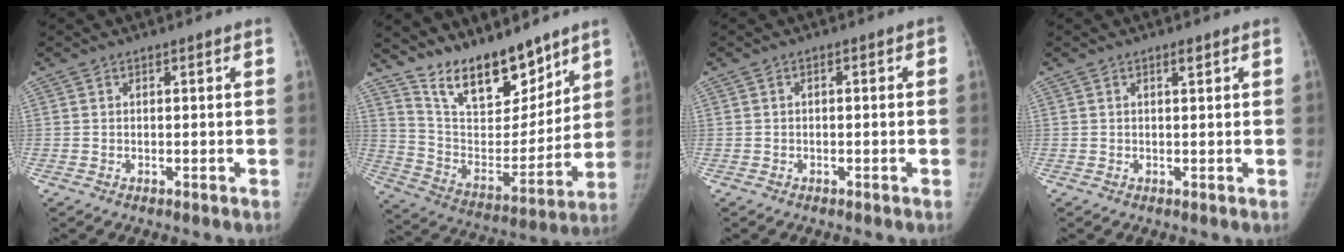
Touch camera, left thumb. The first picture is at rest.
{"total": 17.9, "force": [14.0, 7.0, 8.6], "torque": [-0.092, -0.085, 0.254]}
{"total": 1.2, "force": [-0.1, 0.6, 1.0], "torque": [-0.006, 0.009, -0.005]}
{"total": 1.2, "force": [0.7, 0.3, 0.9], "torque": [-0.011, -0.002, 0.012]}